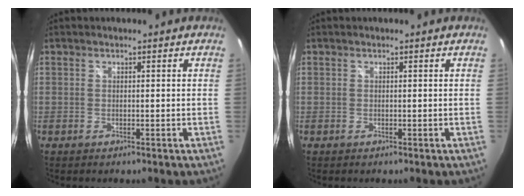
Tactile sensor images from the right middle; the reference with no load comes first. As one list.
[{"total": 0.0}]